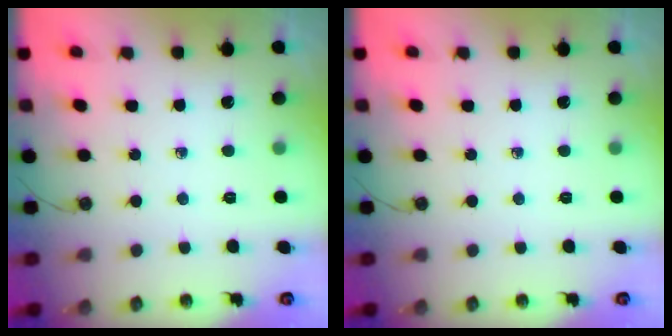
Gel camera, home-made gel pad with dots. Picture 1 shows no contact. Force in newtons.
{"total": 0.0}